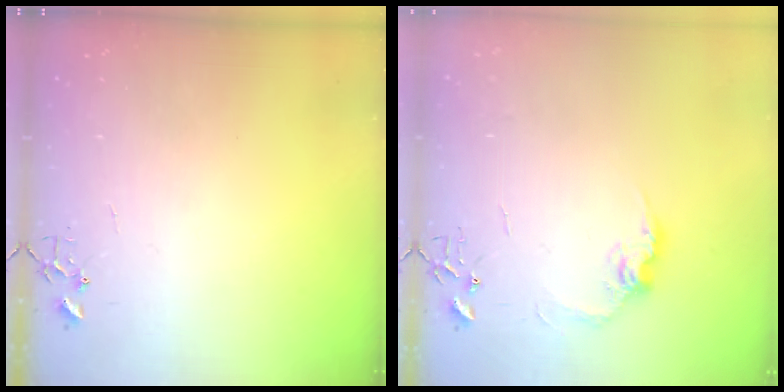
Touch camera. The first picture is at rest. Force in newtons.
{"total": 10.1, "press": 10.0, "slide": 0.5}